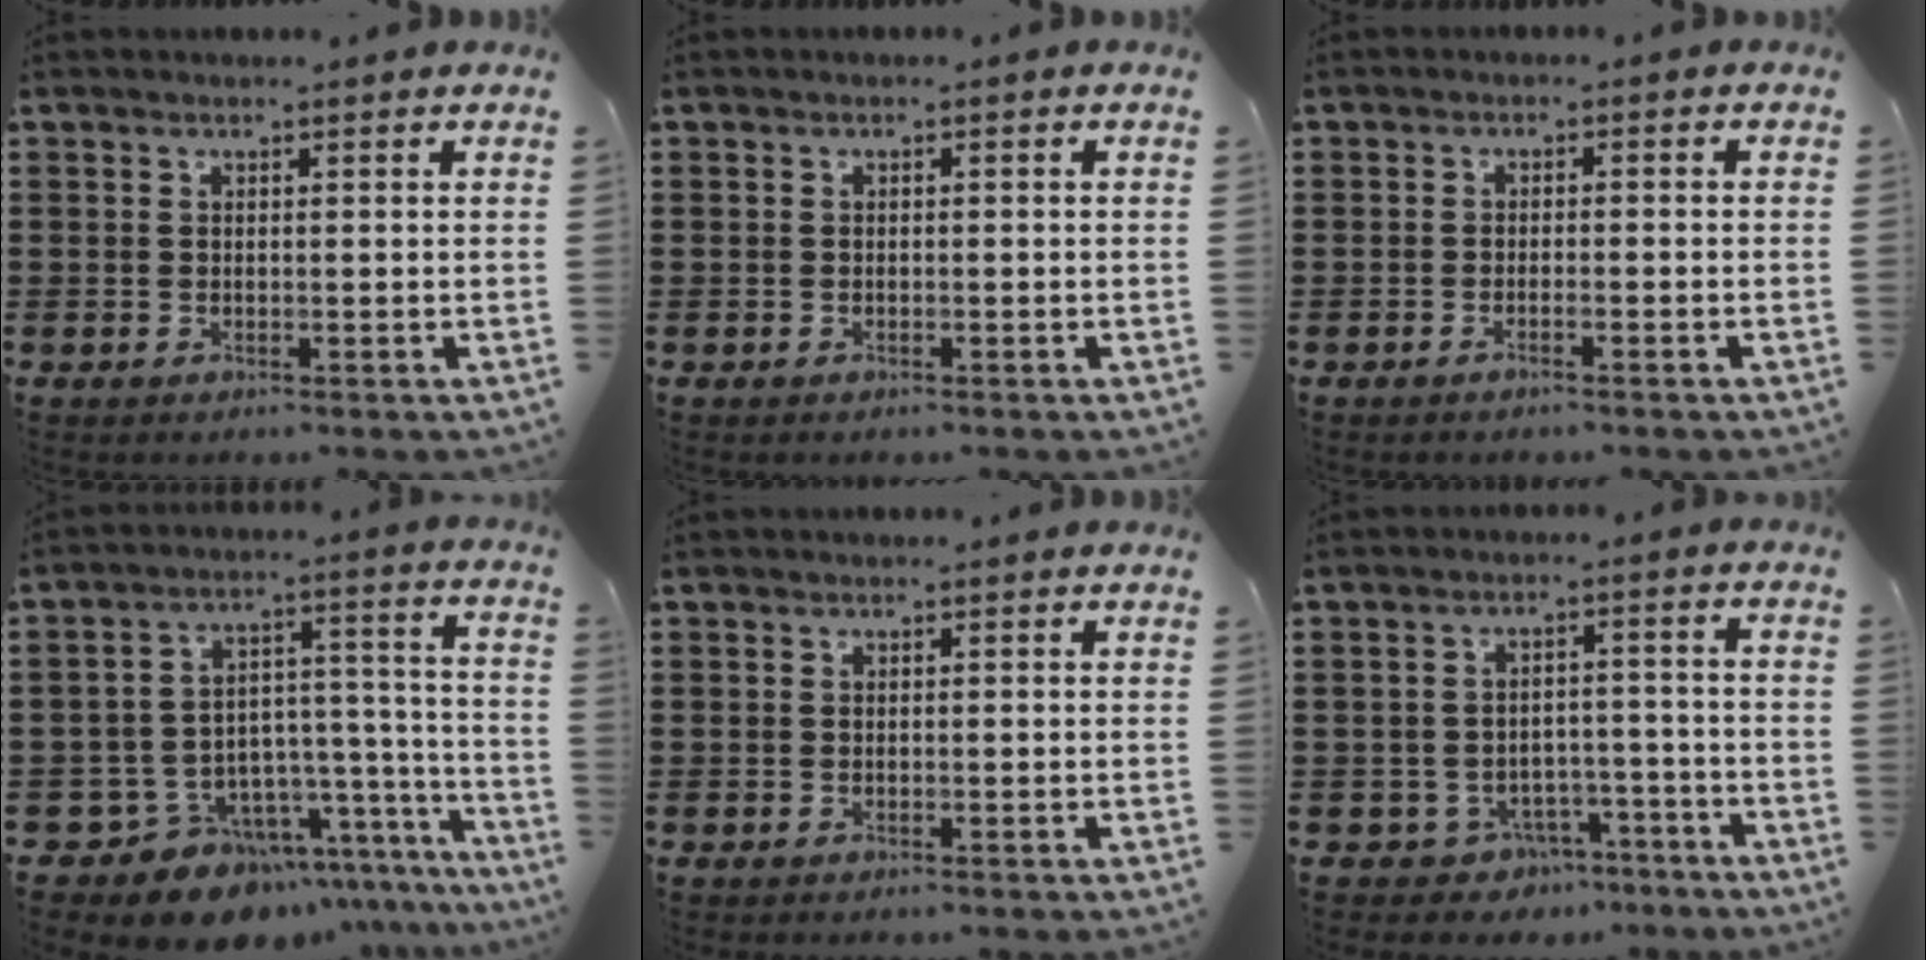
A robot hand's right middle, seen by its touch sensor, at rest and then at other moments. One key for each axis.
{"total": 0.0}
{"total": 1.0, "fx": -0.7, "fy": -0.1, "fz": 0.7, "tx": -0.012, "ty": -0.003, "tz": -0.013}
{"total": 9.4, "fx": -7.9, "fy": 4.9, "fz": 1.3, "tx": -0.030, "ty": 0.023, "tz": -0.142}
{"total": 0.0}
{"total": 3.4, "fx": -2.9, "fy": 1.7, "fz": 0.5, "tx": -0.019, "ty": 0.007, "tz": -0.060}